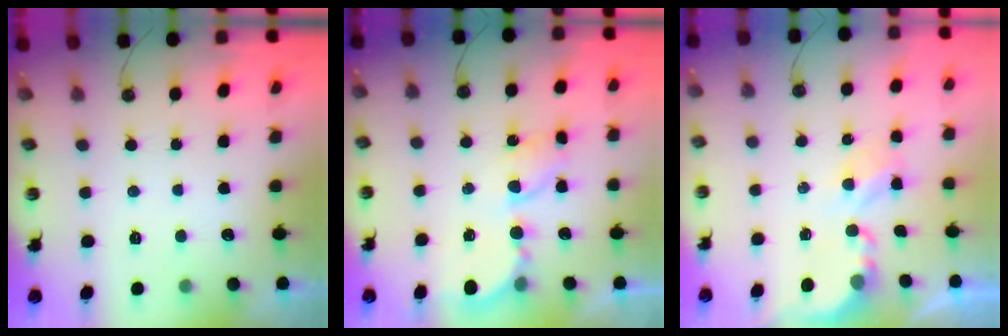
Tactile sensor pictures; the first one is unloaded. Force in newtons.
{"total": 7.0, "press": 7.0, "slide": 0.6}
{"total": 4.0, "press": 4.0, "slide": 0.1}